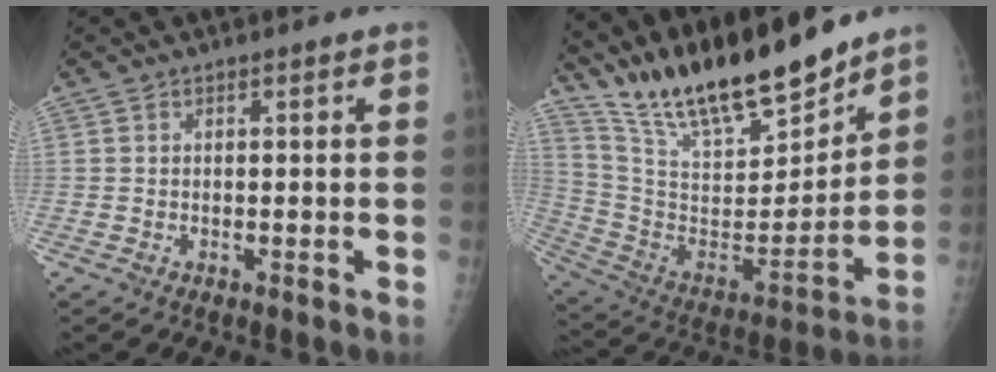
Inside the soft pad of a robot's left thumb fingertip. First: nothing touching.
{"total": 22.5, "force": [19.4, 4.8, 10.5], "torque": [-0.148, -0.101, 0.347]}